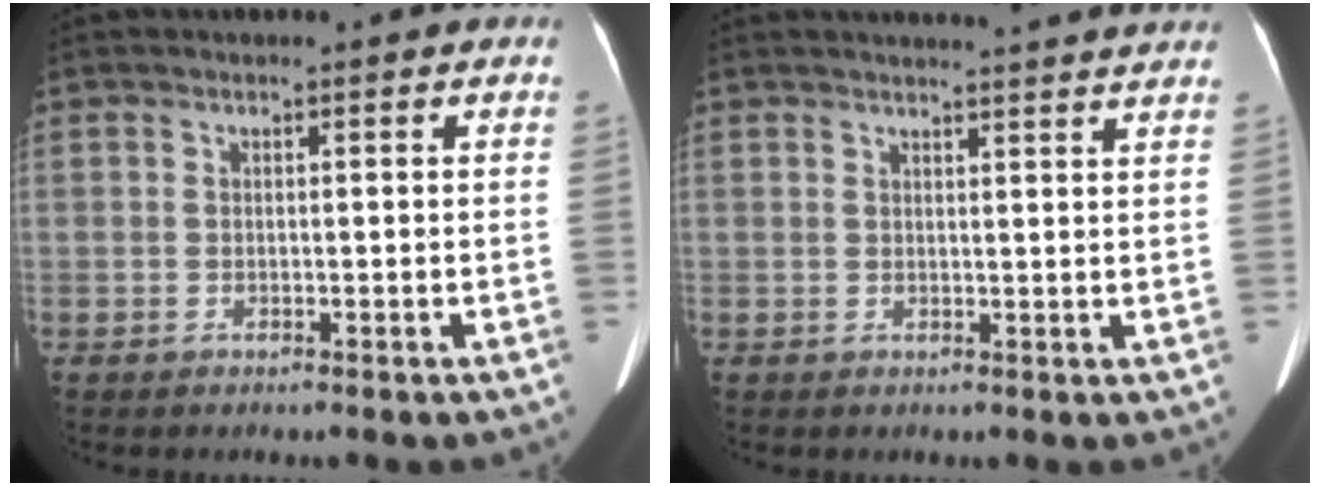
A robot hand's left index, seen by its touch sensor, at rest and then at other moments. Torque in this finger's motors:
{"motor_torque": [0.00, -0.38, -0.05, 0.03]}